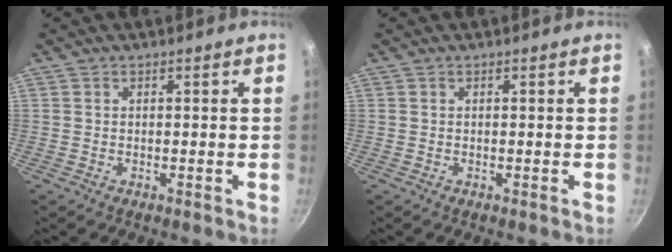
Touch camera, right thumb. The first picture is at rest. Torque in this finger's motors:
{"motor_torque": [-0.28, 0.01, 0.00, 0.00, -0.02]}